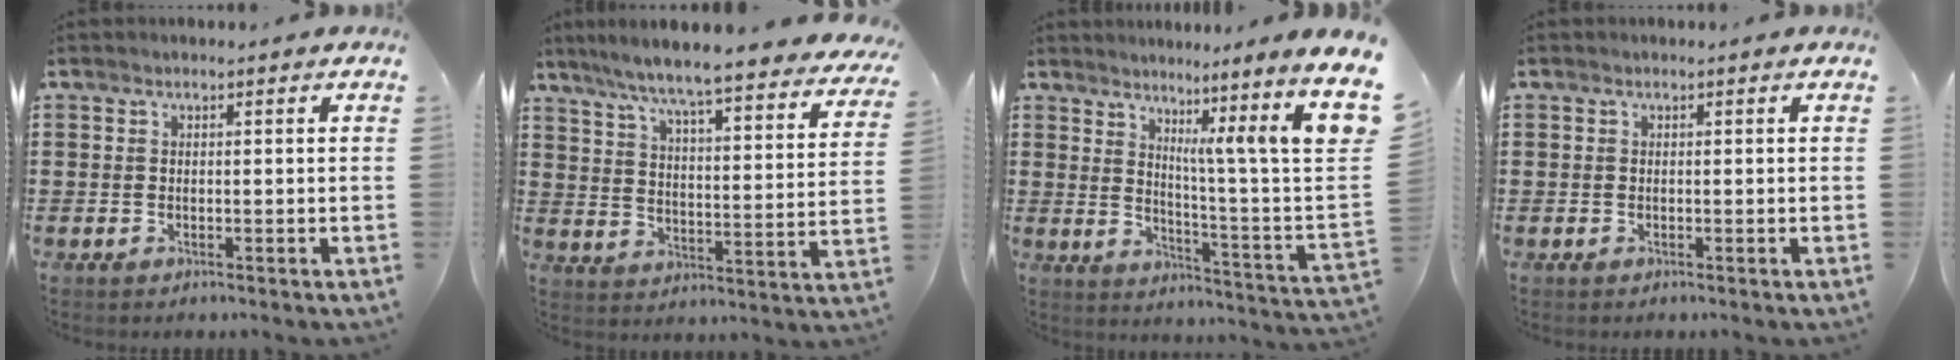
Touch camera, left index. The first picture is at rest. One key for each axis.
{"total": 6.0, "fx": 5.3, "fy": -0.7, "fz": 2.6, "tx": -0.075, "ty": -0.048, "tz": 0.083}
{"total": 8.6, "fx": 4.8, "fy": -0.7, "fz": 7.1, "tx": -0.128, "ty": -0.053, "tz": 0.063}
{"total": 0.0}